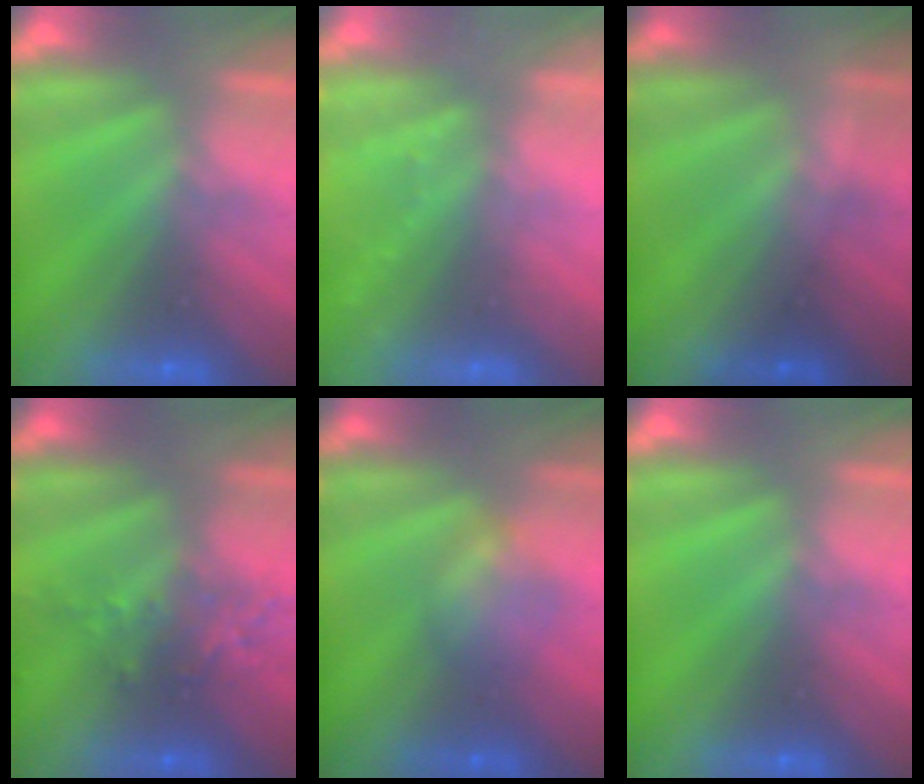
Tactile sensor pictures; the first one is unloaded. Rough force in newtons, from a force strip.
{"total": 2.2}
{"total": 1.3}
{"total": 2.4}
{"total": 2.3}
{"total": 0.0}